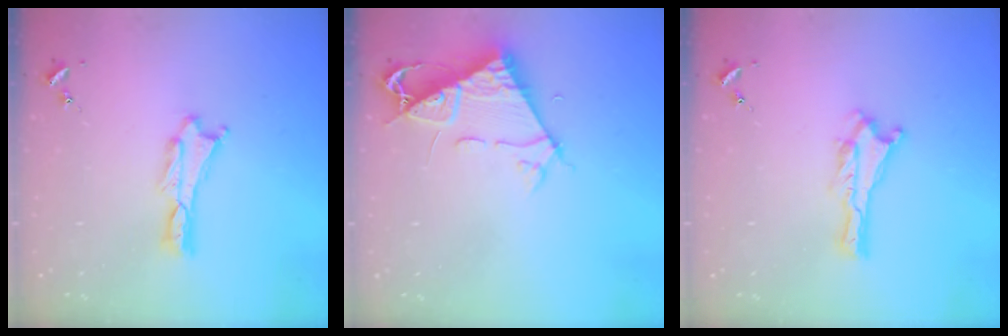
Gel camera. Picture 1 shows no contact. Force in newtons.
{"total": 7.6, "press": 7.6, "slide": 1.0}
{"total": 0.0}